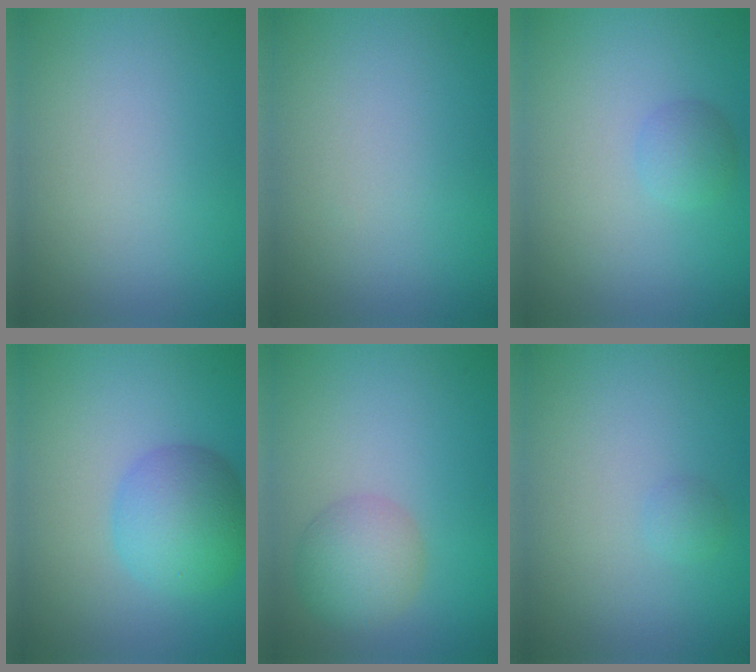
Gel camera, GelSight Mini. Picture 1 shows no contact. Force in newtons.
{"total": 0.0}
{"total": 1.5, "press": 1.5, "slide": 0.0}
{"total": 5.2, "press": 5.2, "slide": 0.2}
{"total": 3.7, "press": 3.7, "slide": 0.1}
{"total": 0.8, "press": 0.8, "slide": 0.0}